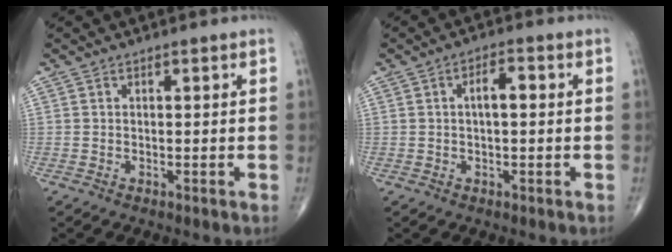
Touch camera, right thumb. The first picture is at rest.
{"total": 3.8, "force": [0.5, 1.6, 3.5], "torque": [-0.054, 0.011, 0.005]}